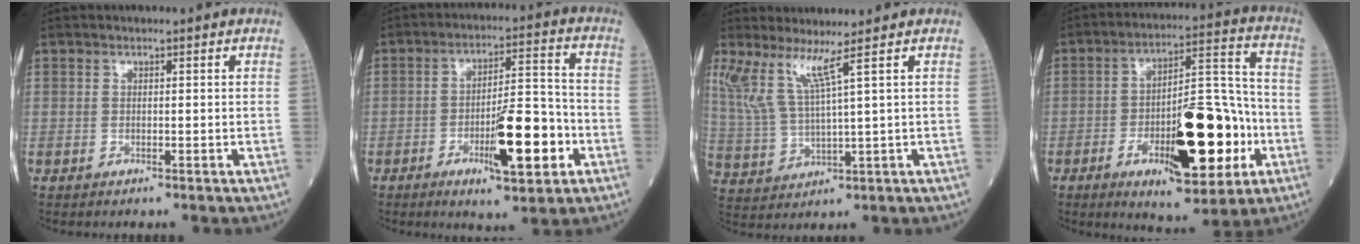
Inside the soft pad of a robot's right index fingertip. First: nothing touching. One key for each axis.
{"total": 11.8, "fx": -4.3, "fy": 2.5, "fz": 10.7, "tx": -0.167, "ty": 0.006, "tz": -0.064}
{"total": 6.3, "fx": 4.2, "fy": -1.2, "fz": 4.6, "tx": -0.104, "ty": -0.003, "tz": 0.100}
{"total": 18.2, "fx": -5.6, "fy": 5.4, "fz": 16.4, "tx": -0.255, "ty": 0.013, "tz": -0.077}